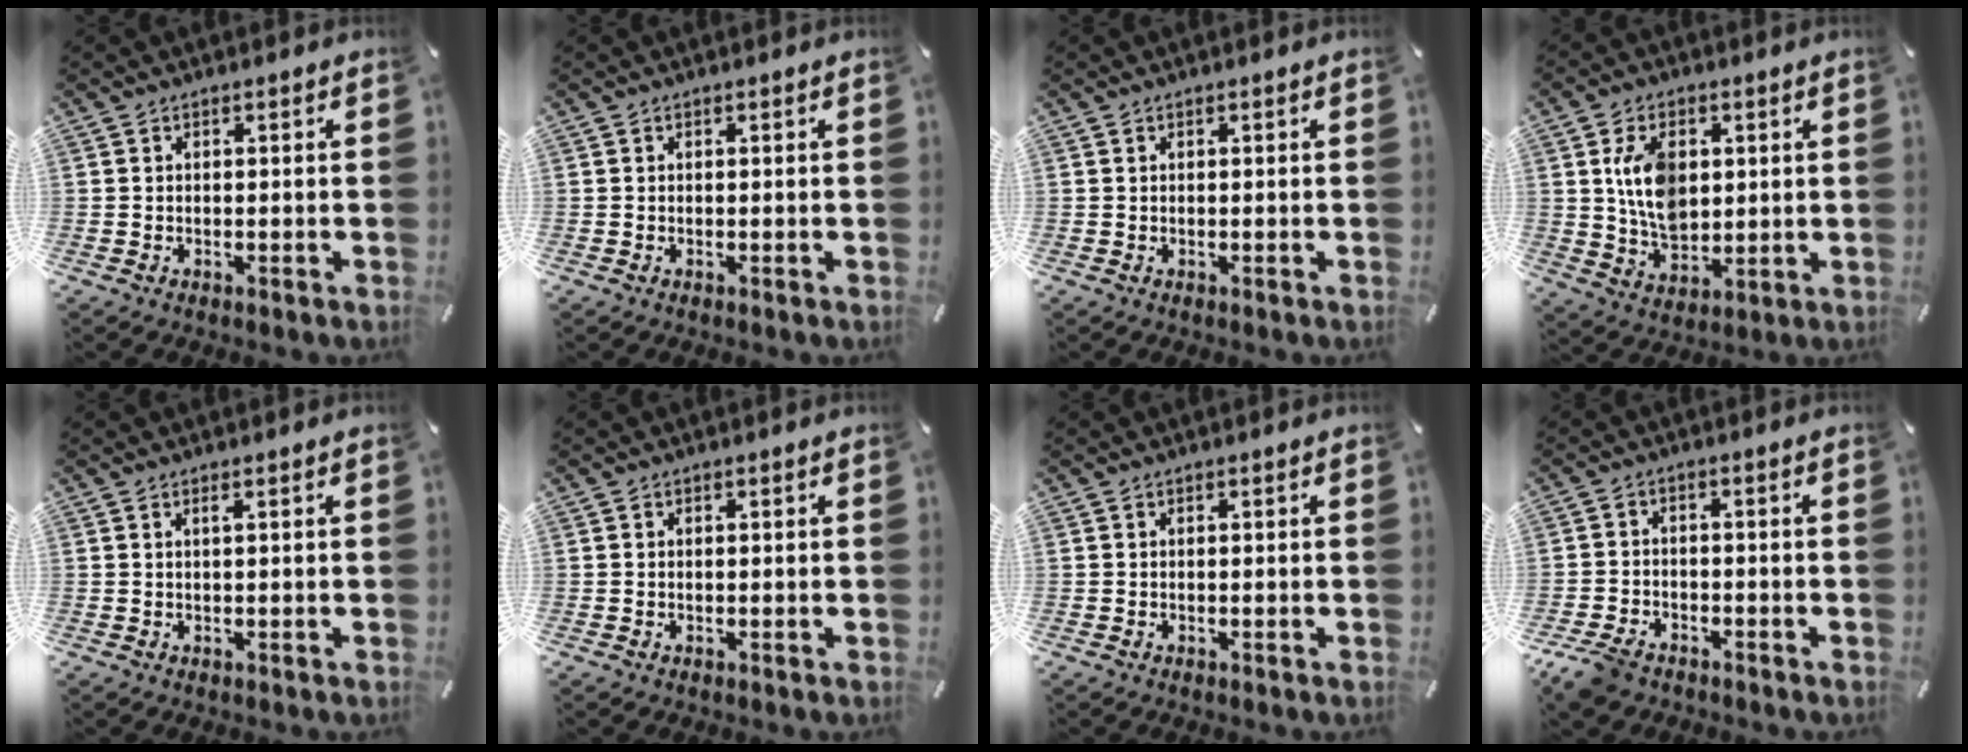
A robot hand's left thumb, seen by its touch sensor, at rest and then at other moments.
{"total": 0.0}
{"total": 0.0}
{"total": 10.4, "force": [2.4, 7.3, 7.0], "torque": [-0.140, 0.001, 0.043]}
{"total": 0.6, "force": [0.2, 0.1, 0.5], "torque": [-0.012, 0.000, 0.003]}
{"total": 0.0}
{"total": 0.0}
{"total": 5.5, "force": [-4.4, 2.7, 1.9], "torque": [-0.060, 0.011, -0.088]}